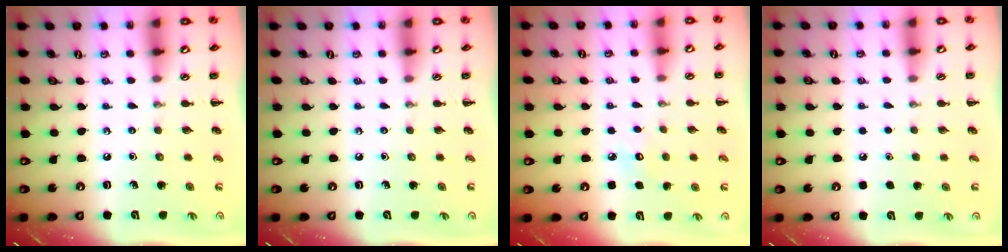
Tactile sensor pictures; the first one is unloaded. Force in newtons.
{"total": 0.0}
{"total": 6.4, "press": 6.2, "slide": 1.8}
{"total": 1.8, "press": 1.7, "slide": 0.1}